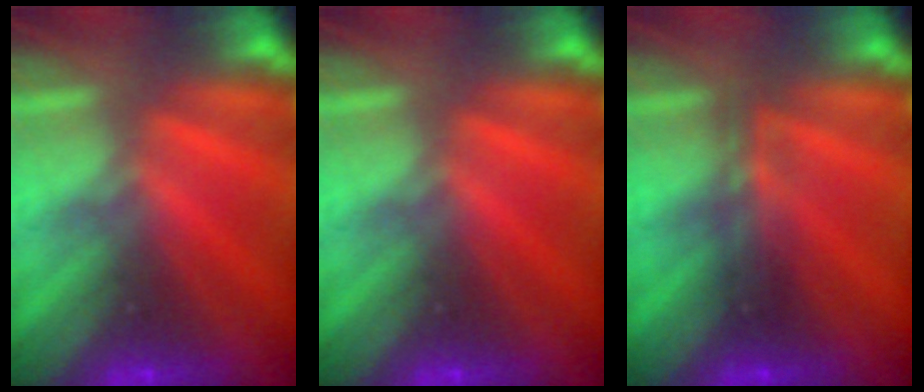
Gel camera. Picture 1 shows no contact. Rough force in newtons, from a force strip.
{"total": 0.0}
{"total": 2.3}